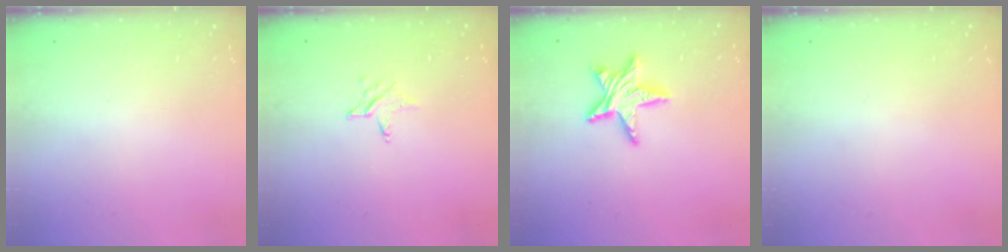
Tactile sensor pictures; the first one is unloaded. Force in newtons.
{"total": 3.0, "press": 3.0, "slide": 0.3}
{"total": 10.1, "press": 10.0, "slide": 0.7}
{"total": 0.0}